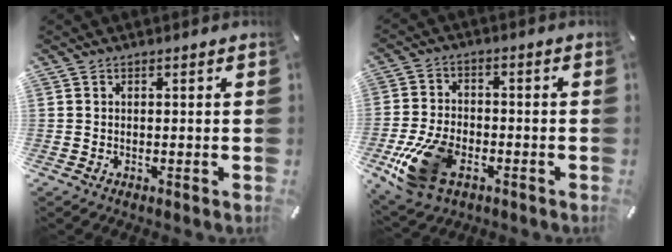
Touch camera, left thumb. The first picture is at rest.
{"total": 15.0, "force": [-6.3, 9.4, 9.9], "torque": [-0.199, 0.025, -0.102]}